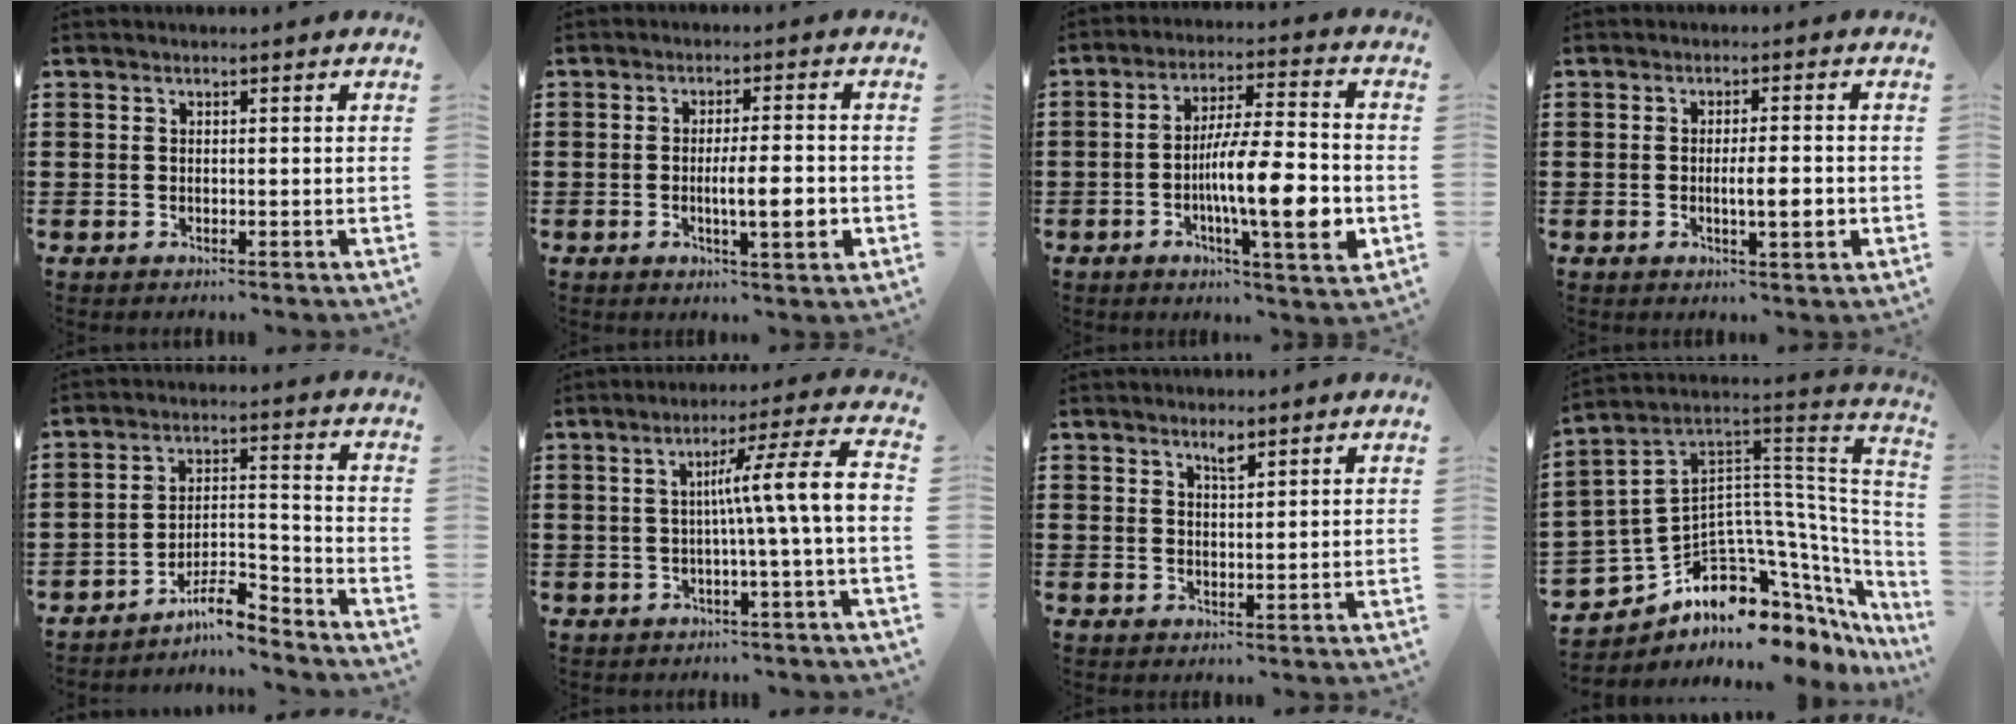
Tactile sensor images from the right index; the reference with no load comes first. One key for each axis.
{"total": 6.4, "fx": -1.2, "fy": 1.3, "fz": 6.2, "tx": -0.095, "ty": -0.003, "tz": -0.022}
{"total": 13.2, "fx": -3.3, "fy": 2.6, "fz": 12.5, "tx": -0.192, "ty": -0.009, "tz": -0.060}
{"total": 4.5, "fx": -0.7, "fy": 0.9, "fz": 4.3, "tx": -0.065, "ty": -0.002, "tz": -0.015}
{"total": 7.1, "fx": -6.1, "fy": 1.3, "fz": 3.4, "tx": -0.061, "ty": 0.008, "tz": -0.115}
{"total": 8.7, "fx": -0.4, "fy": -0.6, "fz": 8.7, "tx": -0.150, "ty": -0.006, "tz": -0.015}
{"total": 1.9, "fx": 1.5, "fy": 0.3, "fz": 1.1, "tx": -0.016, "ty": -0.001, "tz": 0.025}
{"total": 7.0, "fx": -4.4, "fy": 3.7, "fz": 4.1, "tx": -0.118, "ty": -0.054, "tz": -0.097}